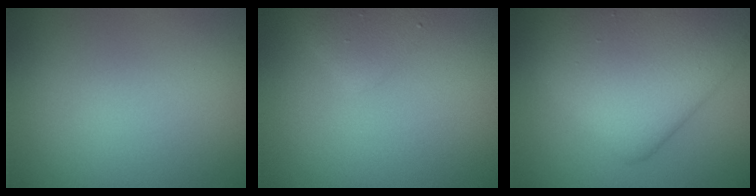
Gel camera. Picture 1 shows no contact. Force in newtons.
{"total": 2.1, "press": 2.1, "slide": 0.1}
{"total": 8.7, "press": 8.7, "slide": 0.2}